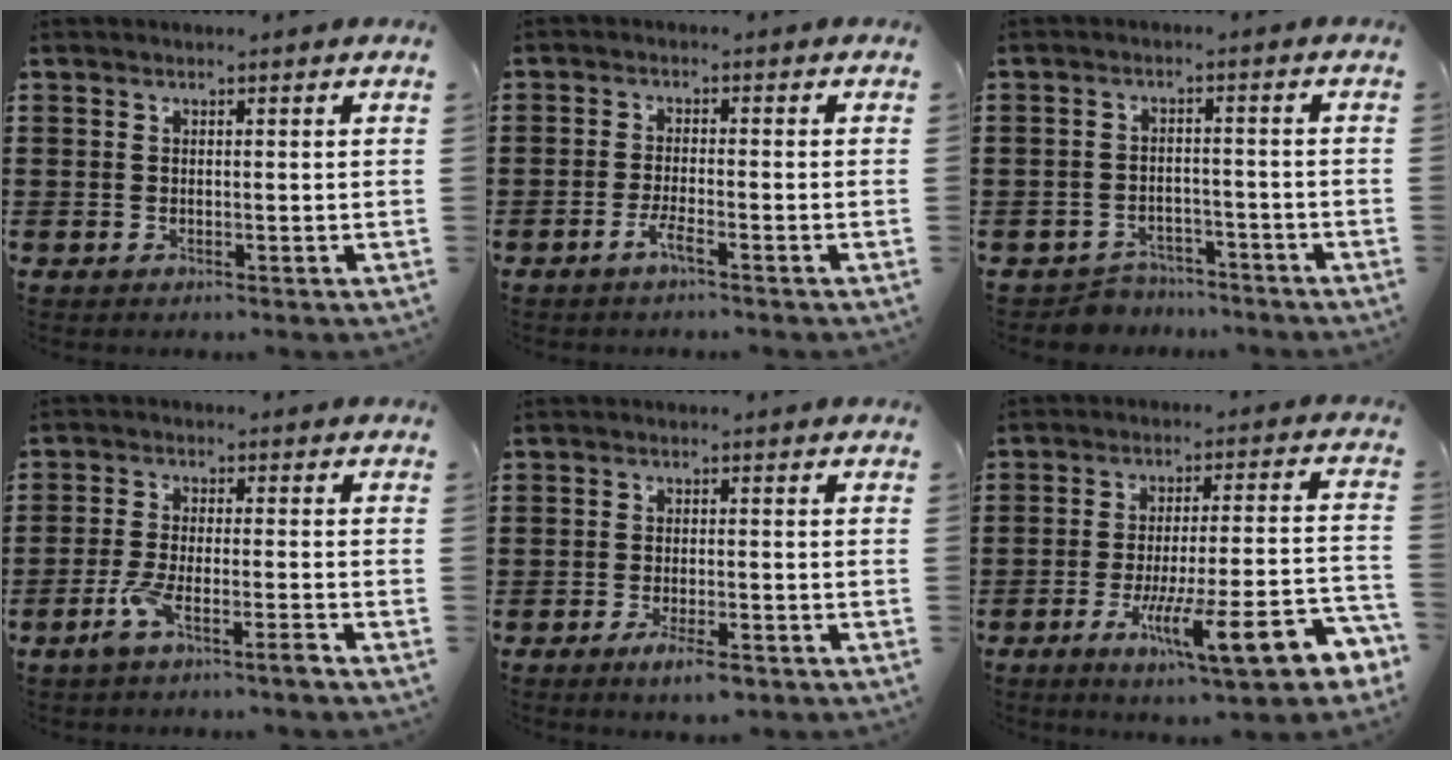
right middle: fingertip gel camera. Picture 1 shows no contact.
{"total": 2.8, "force": [-1.8, 0.1, 2.2], "torque": [-0.046, -0.003, -0.033]}
{"total": 3.6, "force": [-3.6, 0.7, -0.2], "torque": [-0.007, 0.000, -0.076]}
{"total": 5.0, "force": [-3.4, 0.3, 3.6], "torque": [-0.086, -0.012, -0.066]}
{"total": 3.8, "force": [-2.3, 0.6, 2.9], "torque": [-0.053, -0.003, -0.041]}
{"total": 13.1, "force": [-6.9, 2.0, 10.9], "torque": [-0.160, -0.010, -0.119]}